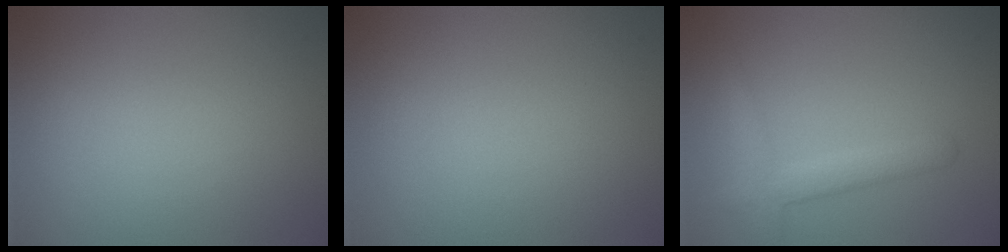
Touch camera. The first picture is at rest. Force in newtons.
{"total": 0.0}
{"total": 2.6, "press": 2.6, "slide": 0.2}